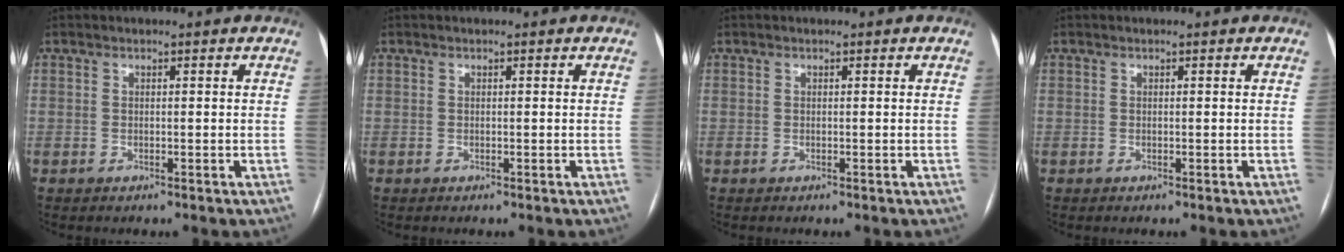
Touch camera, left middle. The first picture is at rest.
{"total": 0.0}
{"total": 0.0}
{"total": 0.0}